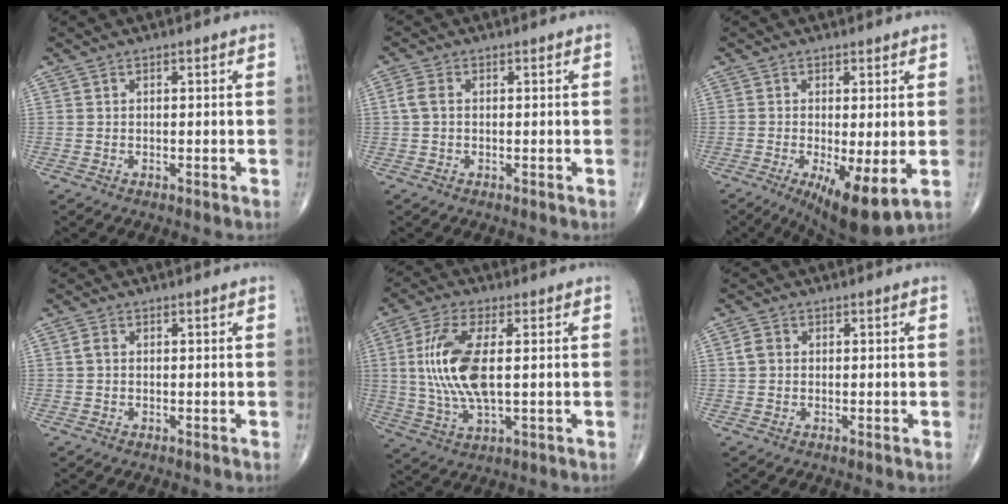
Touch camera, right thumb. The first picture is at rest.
{"total": 2.6, "force": [0.2, 1.7, 1.9], "torque": [-0.045, 0.008, 0.001]}
{"total": 9.8, "force": [-2.4, 2.7, 9.1], "torque": [-0.146, -0.024, -0.031]}
{"total": 1.4, "force": [0.1, 1.0, 1.0], "torque": [-0.017, 0.004, 0.001]}
{"total": 13.2, "force": [1.3, 5.3, 12.1], "torque": [-0.266, -0.004, 0.029]}
{"total": 2.3, "force": [0.2, 1.9, 1.2], "torque": [-0.020, 0.009, 0.002]}